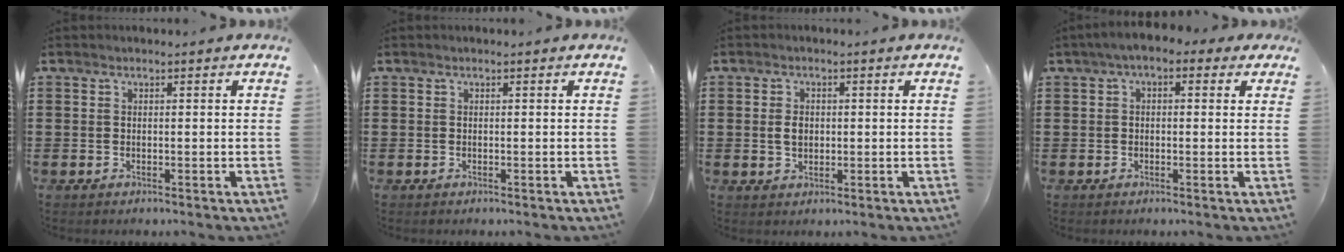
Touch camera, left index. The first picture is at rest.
{"total": 0.0}
{"total": 2.4, "force": [0.1, 1.7, 1.8], "torque": [-0.038, 0.007, 0.002]}
{"total": 2.7, "force": [0.3, 1.5, 2.2], "torque": [-0.044, 0.011, 0.002]}